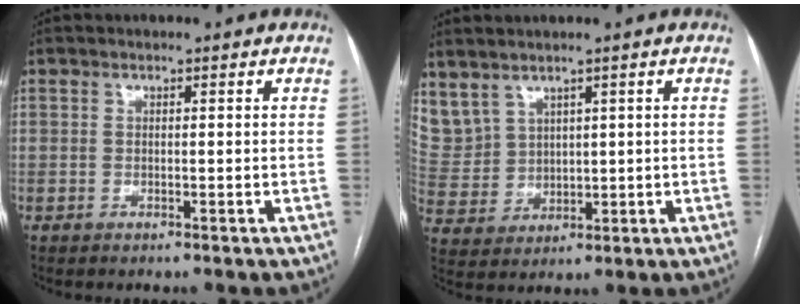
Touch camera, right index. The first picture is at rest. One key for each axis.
{"total": 9.8, "fx": 6.0, "fy": 7.1, "fz": 3.1, "tx": -0.100, "ty": 0.026, "tz": 0.152}